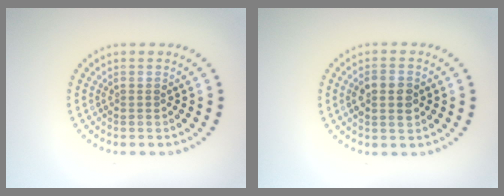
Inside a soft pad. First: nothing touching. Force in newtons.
{"total": 2.6, "press": 2.6, "slide": 0.3}